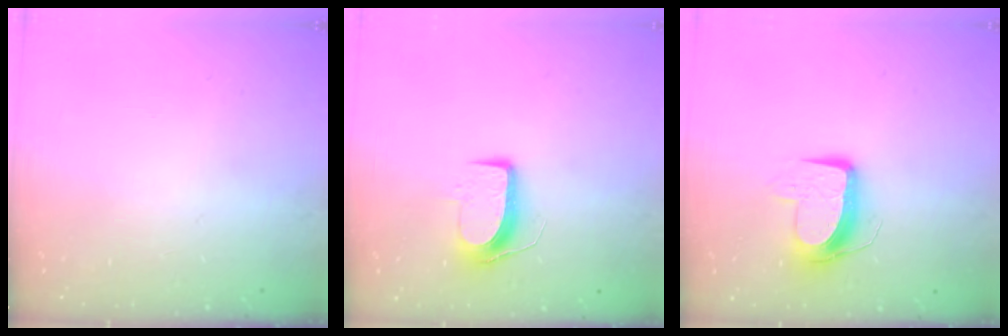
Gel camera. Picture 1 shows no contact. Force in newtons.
{"total": 8.9, "press": 8.9, "slide": 0.5}
{"total": 10.3, "press": 10.3, "slide": 0.2}